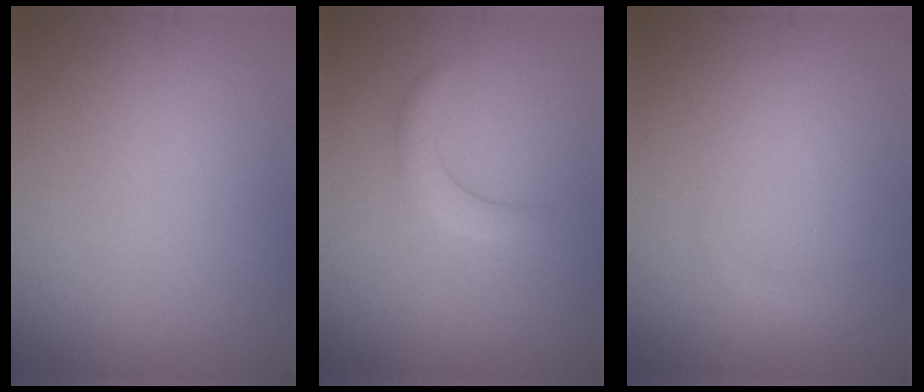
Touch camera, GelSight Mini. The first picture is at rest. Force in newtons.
{"total": 1.9, "press": 1.9, "slide": 0.1}
{"total": 0.7, "press": 0.7, "slide": 0.1}